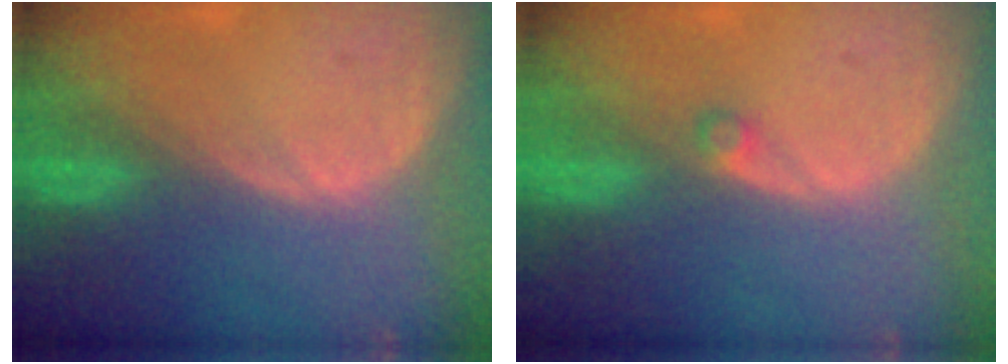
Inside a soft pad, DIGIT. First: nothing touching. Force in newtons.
{"total": 1.0, "press": 1.0, "slide": 0.2}